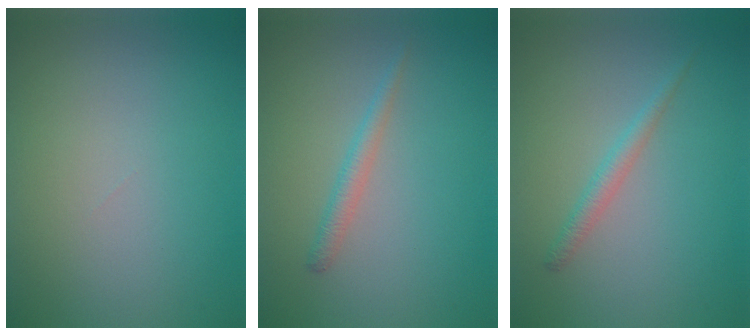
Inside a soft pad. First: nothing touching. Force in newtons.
{"total": 1.5, "press": 1.5, "slide": 0.0}
{"total": 1.4, "press": 1.4, "slide": 0.1}